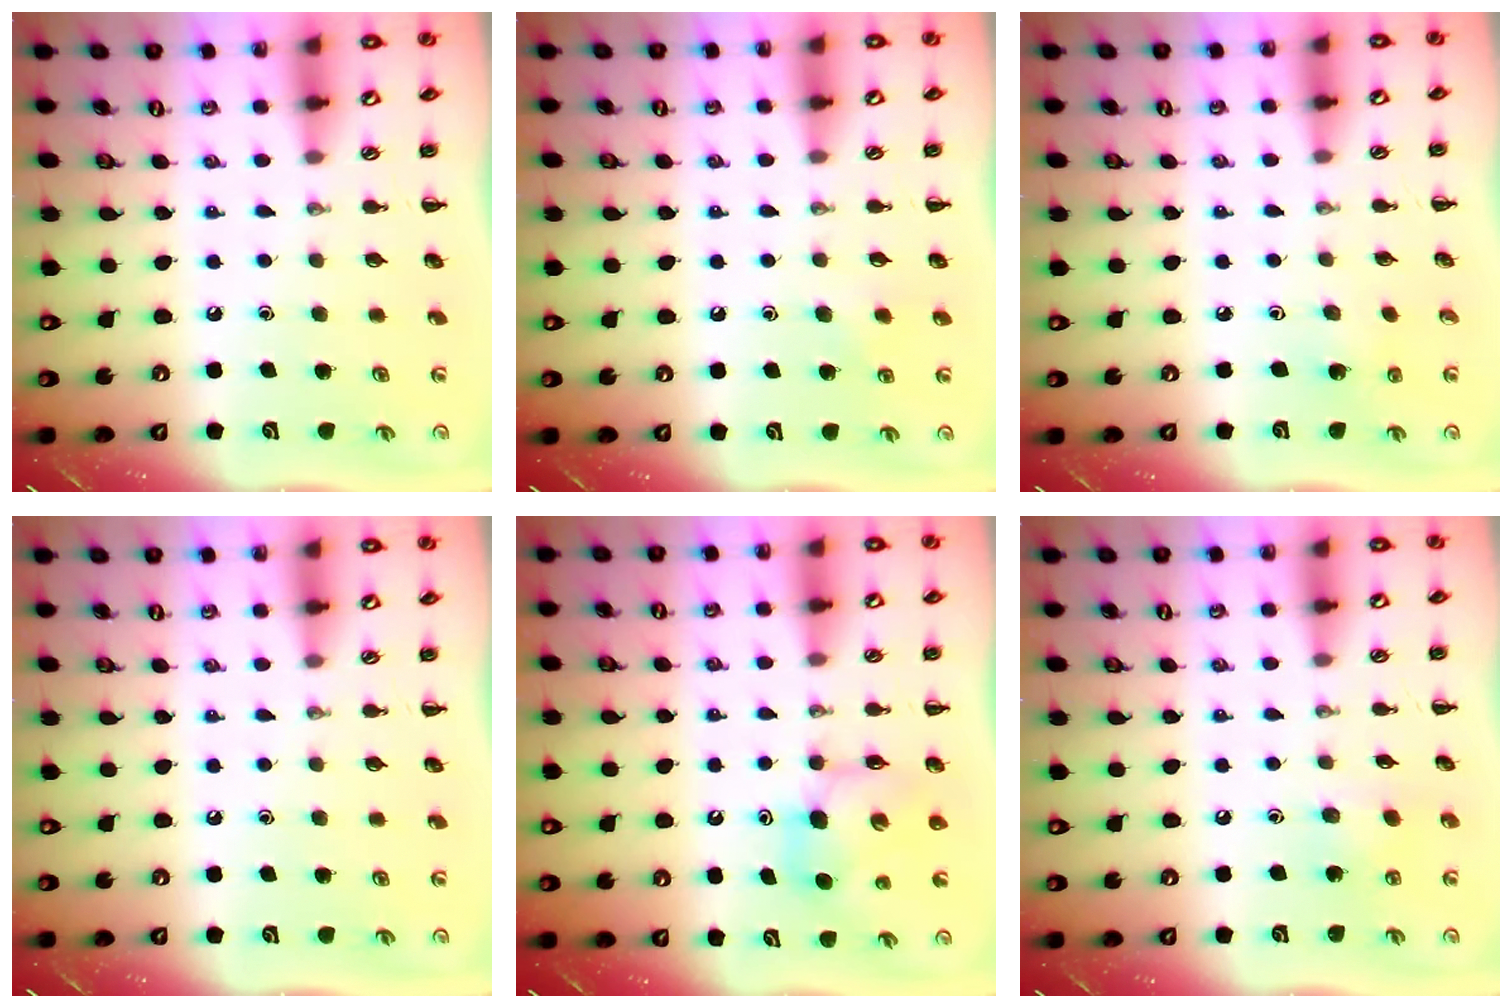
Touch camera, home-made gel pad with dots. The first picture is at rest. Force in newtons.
{"total": 3.9, "press": 3.7, "slide": 1.1}
{"total": 1.9, "press": 1.8, "slide": 0.7}
{"total": 0.0}
{"total": 8.1, "press": 8.0, "slide": 1.1}
{"total": 5.0, "press": 4.9, "slide": 1.0}